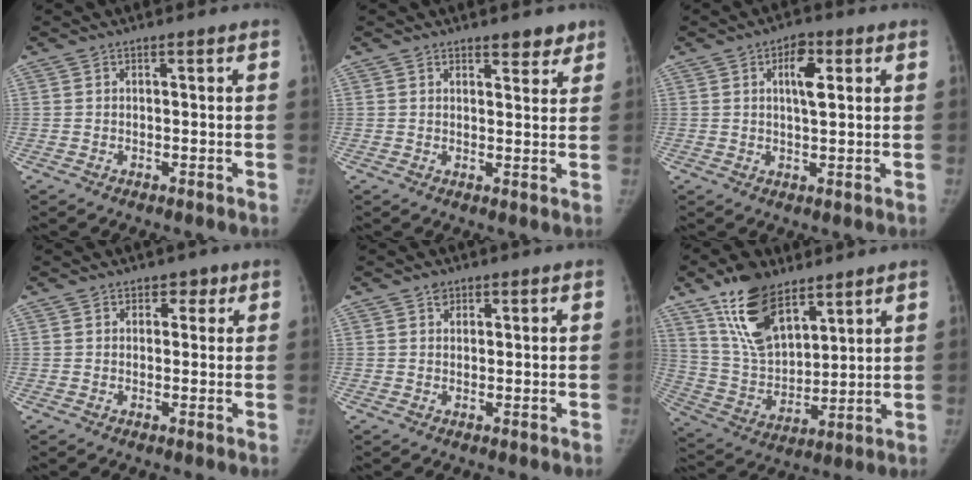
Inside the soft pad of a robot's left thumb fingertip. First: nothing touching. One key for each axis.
{"total": 3.6, "fx": 2.8, "fy": 1.8, "fz": 1.4, "tx": 0.011, "ty": -0.017, "tz": 0.037}
{"total": 5.5, "fx": 1.8, "fy": 2.5, "fz": 4.5, "tx": -0.060, "ty": -0.002, "tz": 0.026}
{"total": 2.5, "fx": 1.3, "fy": 2.1, "fz": 0.7, "tx": 0.018, "ty": -0.004, "tz": 0.010}
{"total": 1.8, "fx": 1.0, "fy": 1.4, "fz": 0.4, "tx": 0.008, "ty": -0.004, "tz": 0.012}
{"total": 15.9, "fx": 10.3, "fy": 7.8, "fz": 9.3, "tx": -0.137, "ty": -0.047, "tz": 0.204}